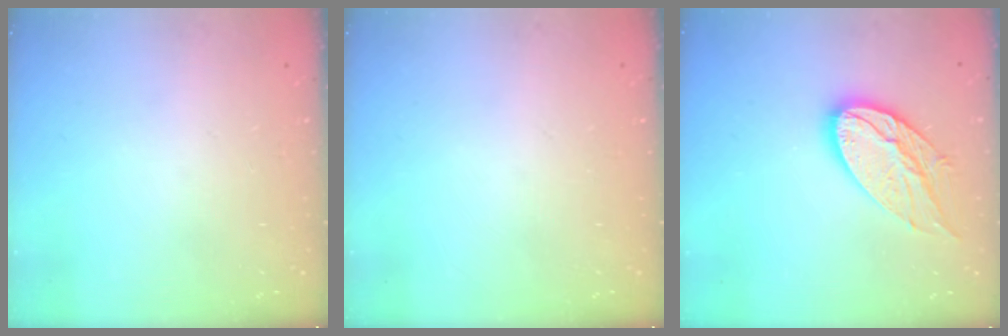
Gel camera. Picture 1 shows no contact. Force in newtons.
{"total": 0.0}
{"total": 15.3, "press": 15.3, "slide": 1.1}